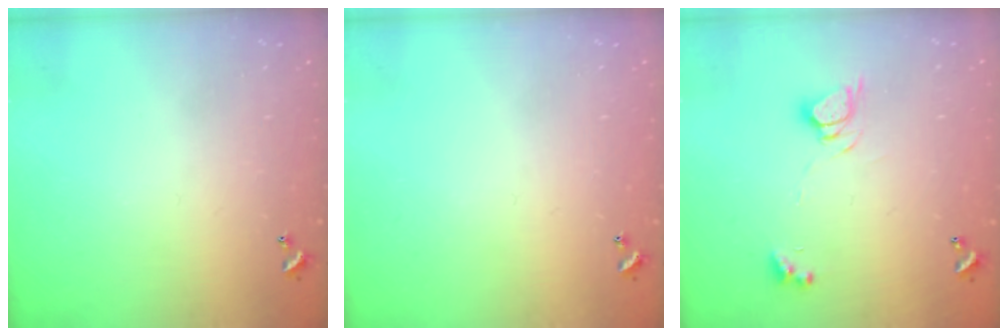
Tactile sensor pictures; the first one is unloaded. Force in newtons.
{"total": 0.0}
{"total": 5.0, "press": 5.0, "slide": 0.3}